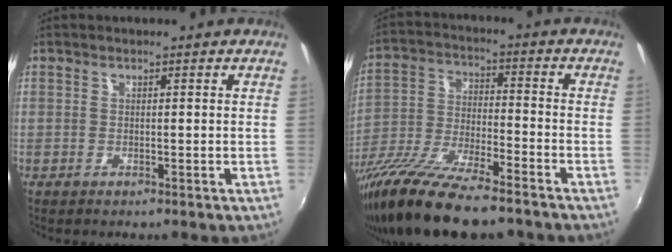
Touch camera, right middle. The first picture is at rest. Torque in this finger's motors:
{"motor_torque": [1.11, -1.03, 0.89, 0.21]}